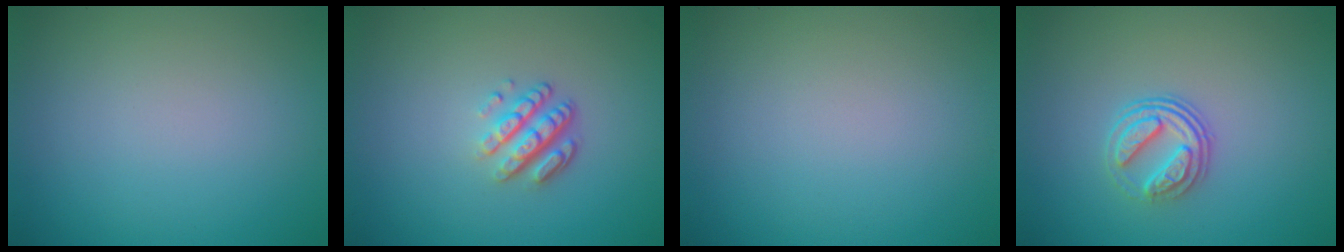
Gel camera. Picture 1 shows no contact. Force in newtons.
{"total": 3.4, "press": 2.5, "slide": 2.4}
{"total": 0.0}
{"total": 3.1, "press": 2.6, "slide": 1.7}